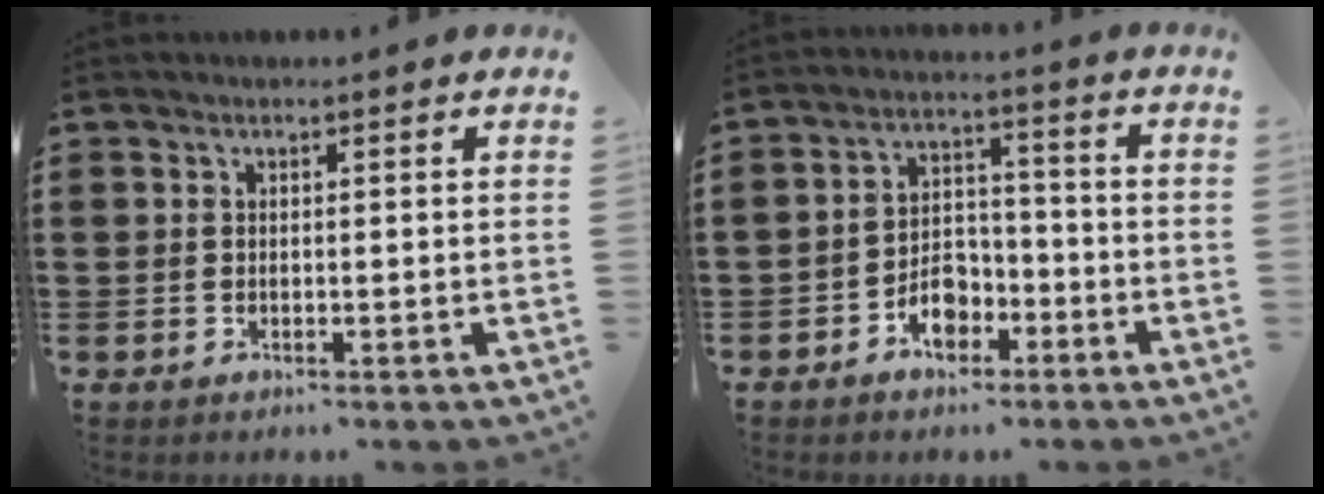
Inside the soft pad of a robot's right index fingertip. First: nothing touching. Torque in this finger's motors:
{"motor_torque": [1.15, 0.99, 0.76, 0.08]}